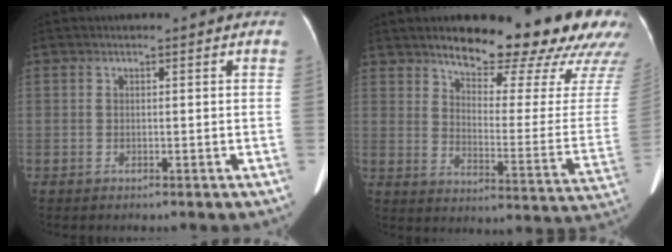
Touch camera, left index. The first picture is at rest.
{"total": 22.6, "force": [18.9, 3.8, 11.8], "torque": [-0.150, -0.075, 0.229]}